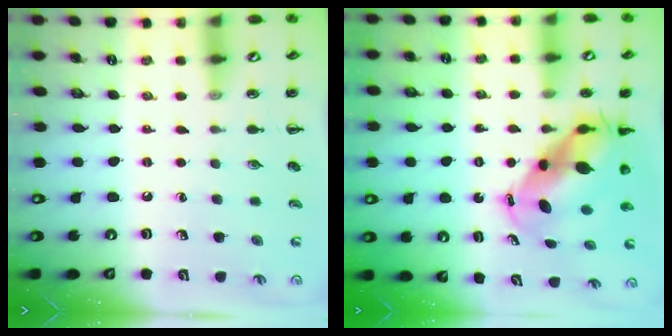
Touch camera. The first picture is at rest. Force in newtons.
{"total": 9.2, "press": 8.9, "slide": 2.2}